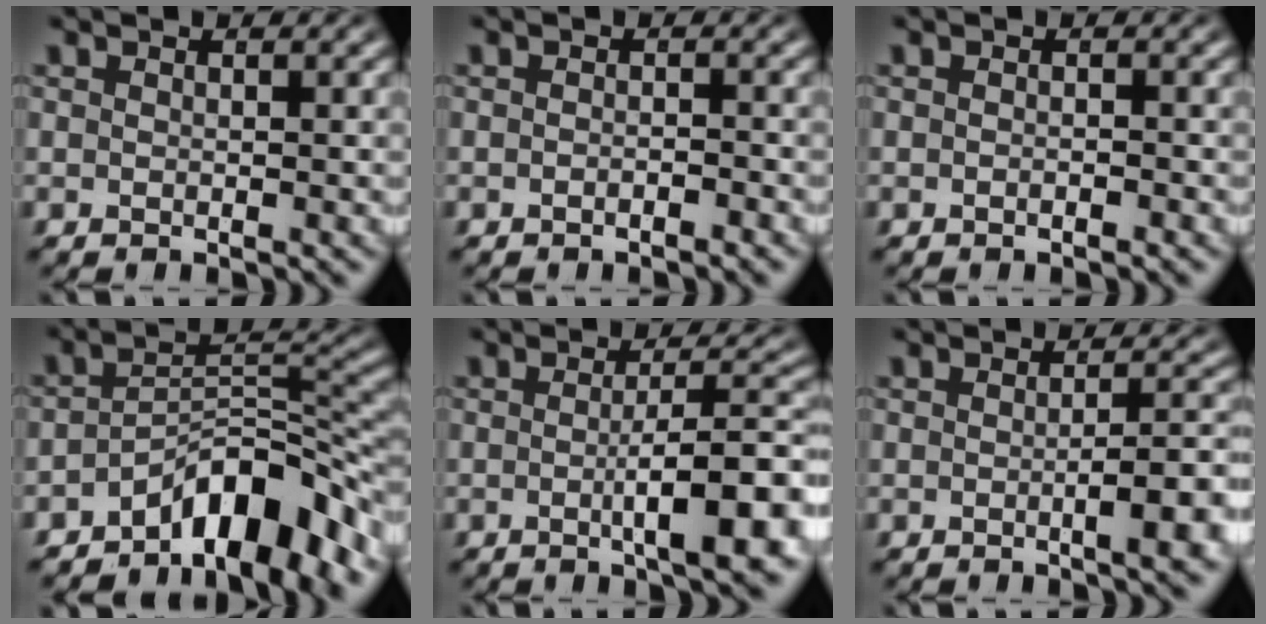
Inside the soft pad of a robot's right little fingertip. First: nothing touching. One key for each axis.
{"total": 0.8, "fx": -0.8, "fy": 0.0, "fz": 0.2, "tx": 0.001, "ty": 0.002, "tz": -0.016}
{"total": 0.5, "fx": -0.5, "fy": -0.1, "fz": 0.1, "tx": -0.002, "ty": -0.001, "tz": -0.009}
{"total": 8.3, "fx": -5.0, "fy": 3.3, "fz": 5.7, "tx": -0.077, "ty": -0.010, "tz": -0.073}
{"total": 6.3, "fx": -2.0, "fy": 1.2, "fz": 5.8, "tx": -0.069, "ty": 0.001, "tz": -0.030}
{"total": 3.5, "fx": -1.2, "fy": 0.6, "fz": 3.3, "tx": -0.035, "ty": 0.000, "tz": -0.021}